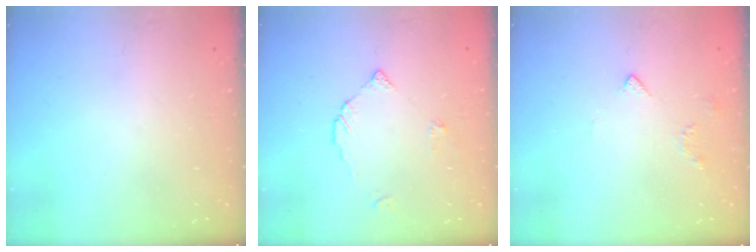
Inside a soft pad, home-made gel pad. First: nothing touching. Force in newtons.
{"total": 3.0, "press": 3.0, "slide": 0.3}
{"total": 2.9, "press": 2.8, "slide": 0.7}